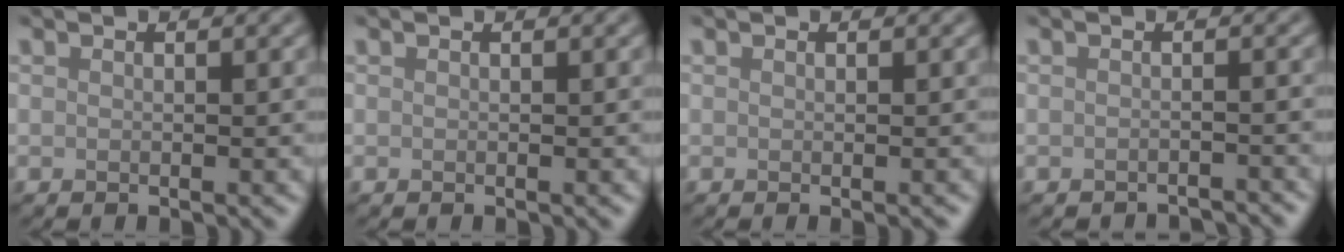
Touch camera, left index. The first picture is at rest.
{"total": 0.0}
{"total": 1.0, "force": [-0.1, 0.3, 1.0], "torque": [-0.005, 0.002, -0.004]}
{"total": 2.4, "force": [-2.3, 0.0, 0.3], "torque": [0.000, -0.005, -0.030]}